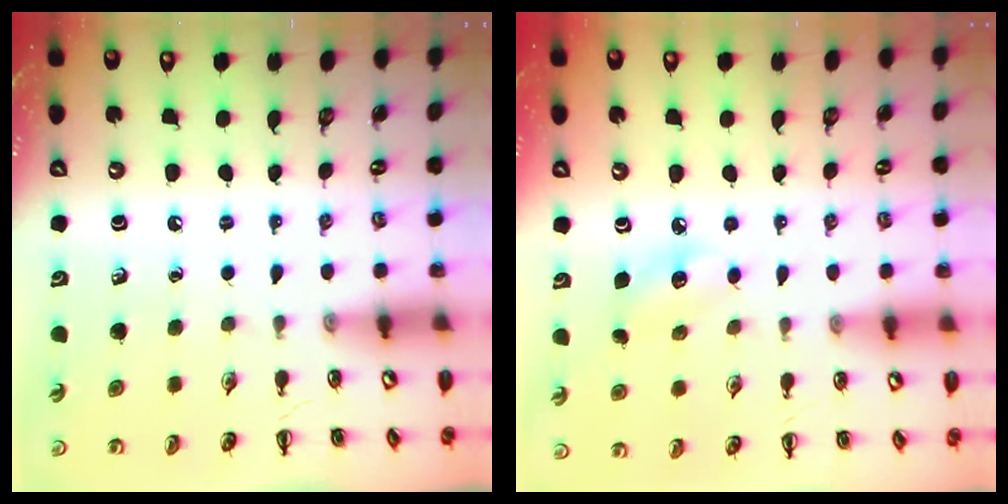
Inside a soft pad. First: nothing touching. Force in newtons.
{"total": 6.2, "press": 6.0, "slide": 1.6}